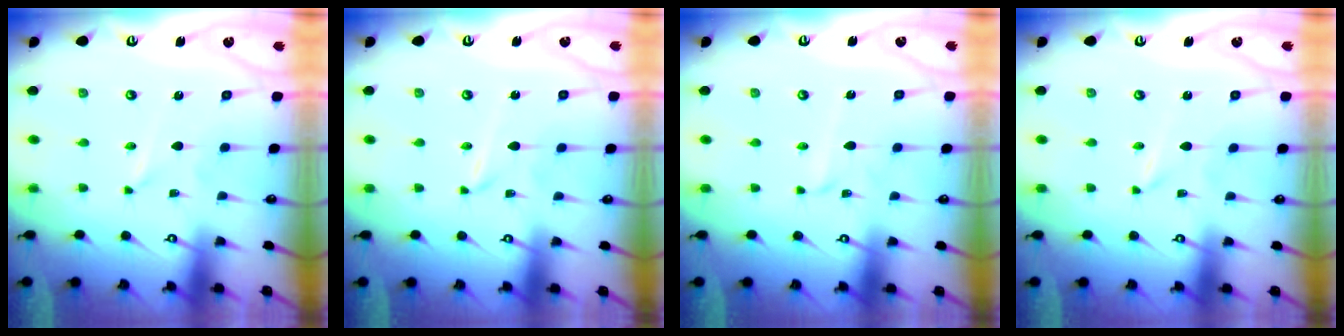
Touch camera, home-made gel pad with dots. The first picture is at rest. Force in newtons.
{"total": 2.7, "press": 2.7, "slide": 0.3}
{"total": 2.6, "press": 2.6, "slide": 0.2}
{"total": 0.0}